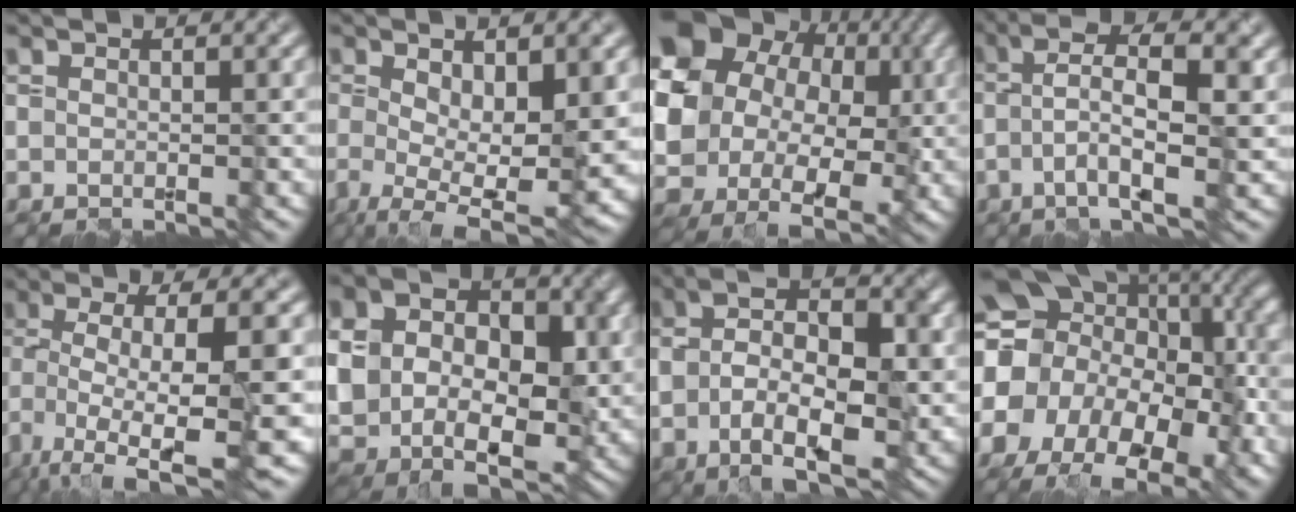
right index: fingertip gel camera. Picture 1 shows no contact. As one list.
[{"total": 10.6, "force": [-1.8, 4.2, 9.6], "torque": [-0.167, -0.030, -0.021]}, {"total": 20.0, "force": [6.2, 16.6, 9.3], "torque": [-0.218, 0.028, 0.090]}, {"total": 5.4, "force": [-0.5, 1.2, 5.2], "torque": [-0.097, 0.012, -0.011]}, {"total": 10.0, "force": [-4.0, 2.7, 8.8], "torque": [-0.154, -0.005, -0.071]}, {"total": 14.1, "force": [1.4, 10.7, 9.2], "torque": [-0.165, -0.005, 0.037]}, {"total": 9.3, "force": [-1.4, 4.7, 7.9], "torque": [-0.141, 0.005, -0.030]}, {"total": 19.1, "force": [-3.1, 14.7, 11.8], "torque": [-0.221, -0.002, -0.051]}]